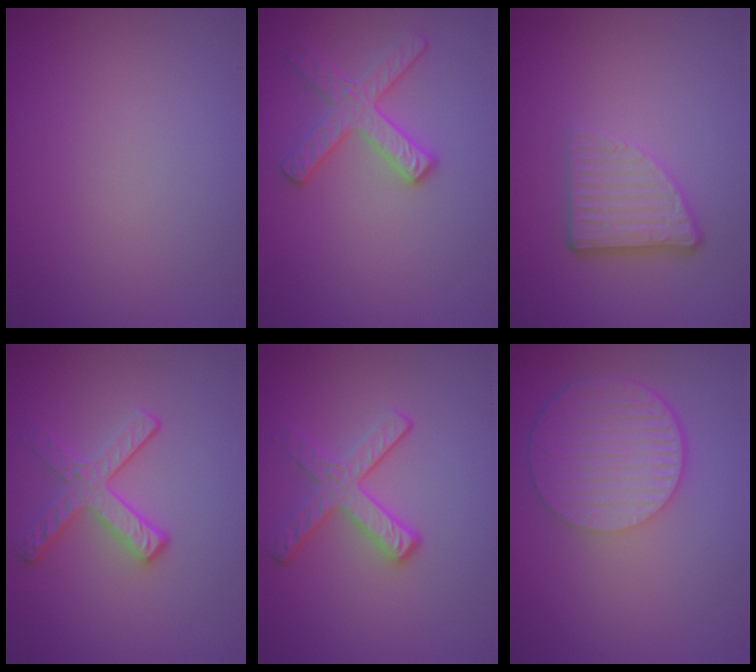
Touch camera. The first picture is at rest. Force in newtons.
{"total": 2.8, "press": 2.7, "slide": 0.6}
{"total": 3.7, "press": 2.6, "slide": 2.7}
{"total": 2.9, "press": 2.6, "slide": 1.4}
{"total": 2.9, "press": 2.6, "slide": 1.4}
{"total": 6.5, "press": 4.5, "slide": 4.7}